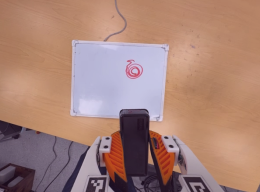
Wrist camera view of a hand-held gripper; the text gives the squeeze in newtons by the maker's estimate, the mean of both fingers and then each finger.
{"total": 8.7, "left": 7.4, "right": 9.9}